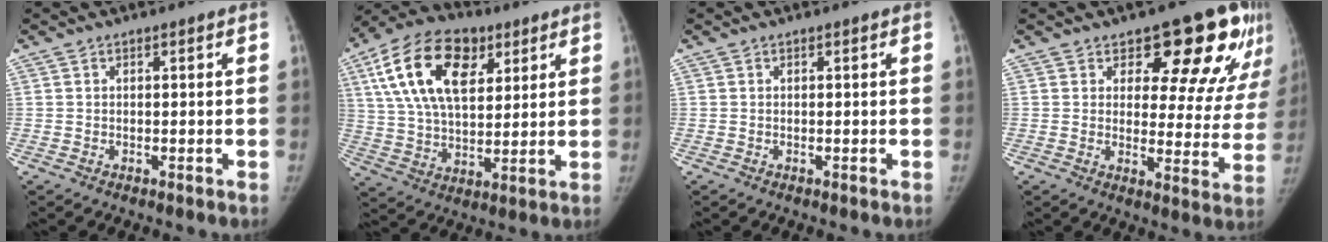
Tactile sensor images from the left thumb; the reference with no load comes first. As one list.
[{"total": 20.6, "force": [8.3, 12.0, 14.5], "torque": [-0.250, -0.006, 0.146]}, {"total": 0.0}, {"total": 17.4, "force": [11.1, 8.0, 10.7], "torque": [-0.073, -0.060, 0.125]}]